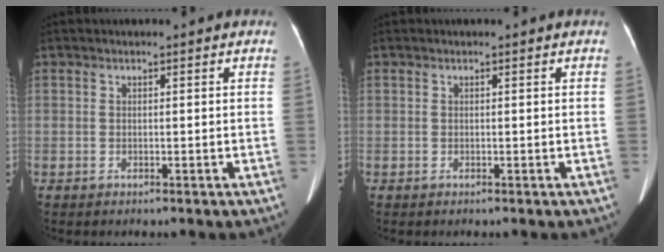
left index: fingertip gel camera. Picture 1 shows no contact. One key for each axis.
{"total": 0.0}